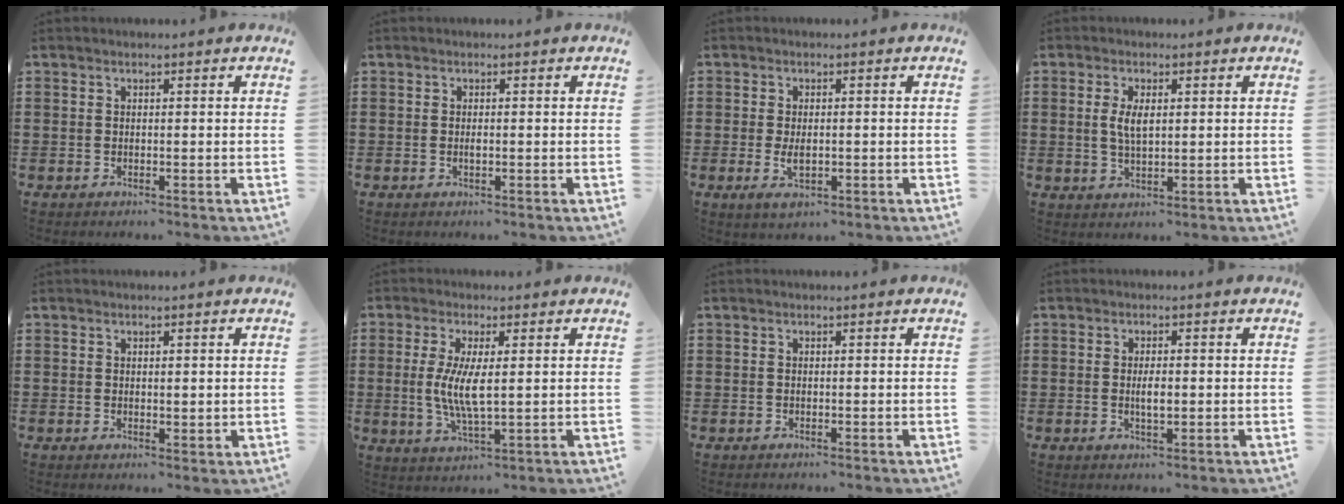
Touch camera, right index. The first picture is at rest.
{"total": 0.7, "force": [-0.1, 0.3, 0.7], "torque": [-0.015, -0.002, -0.001]}
{"total": 3.1, "force": [-0.5, 1.4, 2.7], "torque": [-0.059, -0.003, -0.010]}
{"total": 3.7, "force": [0.6, 1.5, 3.4], "torque": [-0.069, 0.005, 0.009]}
{"total": 1.2, "force": [0.7, 0.8, 0.5], "torque": [-0.003, 0.005, 0.010]}
{"total": 6.5, "force": [0.3, 1.9, 6.2], "torque": [-0.132, -0.003, 0.001]}
{"total": 0.0}
{"total": 2.6, "force": [-0.2, 1.0, 2.4], "torque": [-0.038, -0.002, -0.005]}